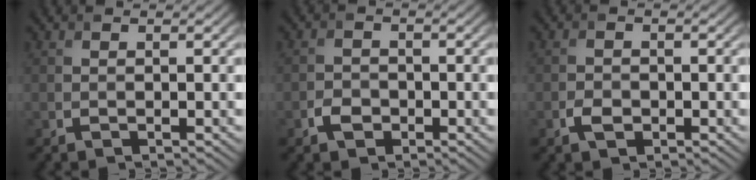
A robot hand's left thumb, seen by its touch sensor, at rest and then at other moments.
{"total": 2.2, "force": [-1.1, 1.6, 0.9], "torque": [-0.018, 0.000, -0.026]}
{"total": 1.8, "force": [-0.8, 1.3, 1.1], "torque": [-0.023, -0.001, -0.018]}